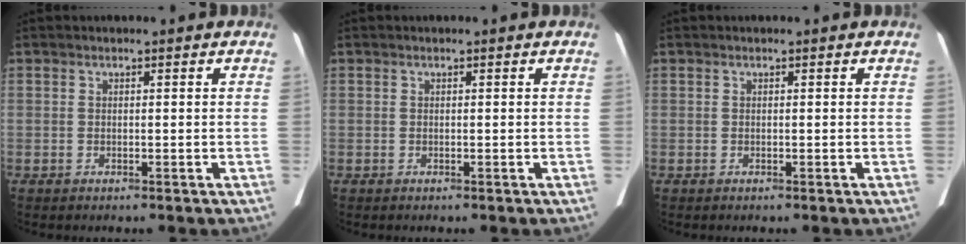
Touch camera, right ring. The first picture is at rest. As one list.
[{"total": 0.0}, {"total": 0.0}]